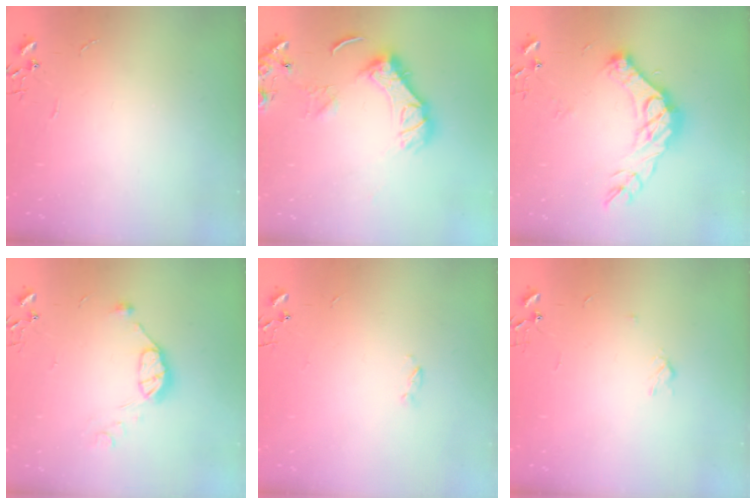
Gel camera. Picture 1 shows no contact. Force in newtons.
{"total": 14.3, "press": 14.3, "slide": 1.6}
{"total": 17.2, "press": 17.2, "slide": 1.2}
{"total": 9.0, "press": 9.0, "slide": 0.3}
{"total": 2.3, "press": 2.2, "slide": 0.4}
{"total": 2.9, "press": 2.9, "slide": 0.5}